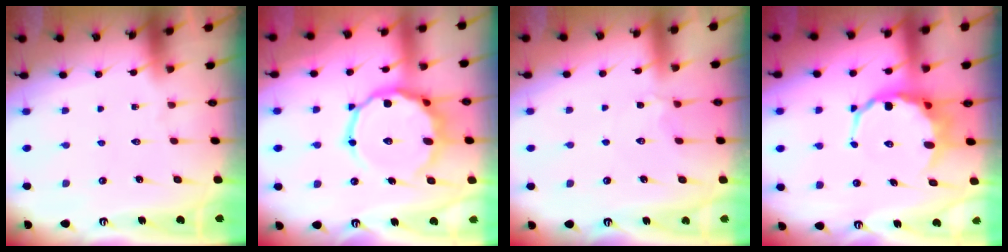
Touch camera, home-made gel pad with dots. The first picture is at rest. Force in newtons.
{"total": 13.8, "press": 13.6, "slide": 2.0}
{"total": 2.7, "press": 2.6, "slide": 0.5}
{"total": 8.1, "press": 7.8, "slide": 2.0}